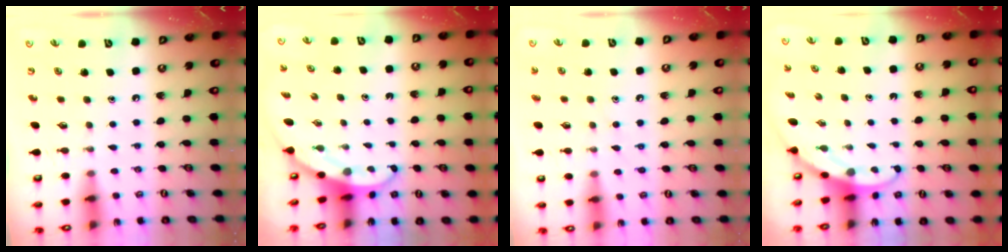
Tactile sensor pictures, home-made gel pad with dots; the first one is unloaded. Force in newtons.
{"total": 3.5, "press": 3.5, "slide": 0.1}
{"total": 6.1, "press": 6.1, "slide": 0.6}
{"total": 2.9, "press": 2.9, "slide": 0.1}